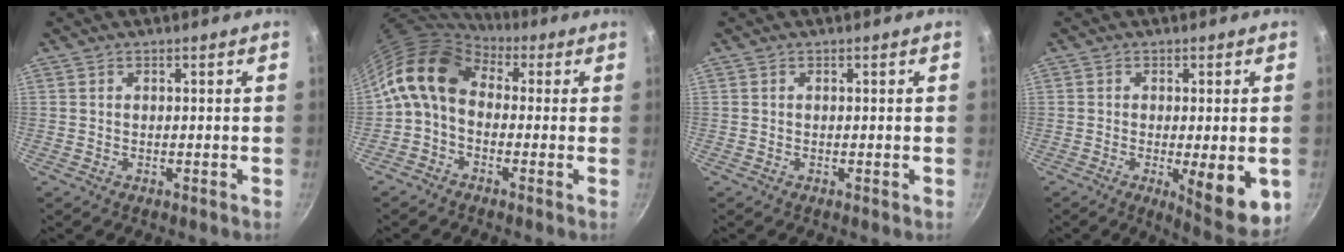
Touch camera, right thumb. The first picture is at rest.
{"total": 10.3, "force": [0.8, 7.3, 7.2], "torque": [-0.120, 0.026, -0.010]}
{"total": 0.0}
{"total": 10.2, "force": [-2.1, 2.8, 9.6], "torque": [-0.117, -0.011, -0.020]}